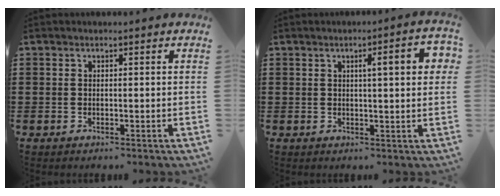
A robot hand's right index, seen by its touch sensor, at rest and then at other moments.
{"total": 5.2, "force": [1.3, 0.8, 4.9], "torque": [-0.078, 0.000, 0.015]}